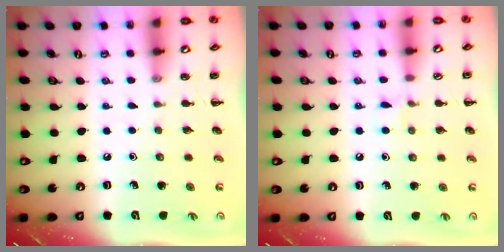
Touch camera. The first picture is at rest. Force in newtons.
{"total": 4.7, "press": 4.4, "slide": 1.6}